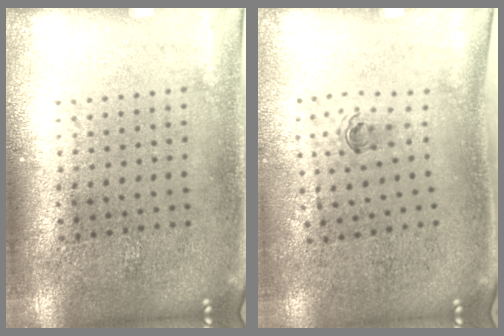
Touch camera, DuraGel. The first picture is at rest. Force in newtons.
{"total": 0.6, "press": 0.3, "slide": 0.5}